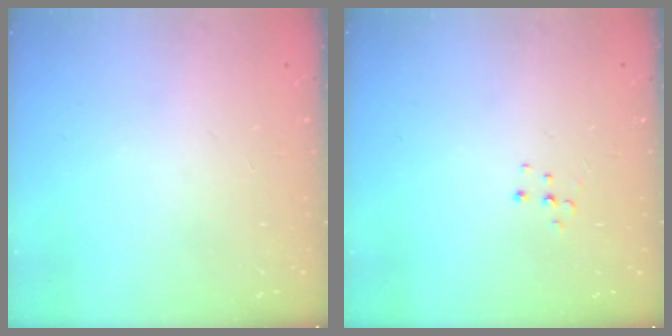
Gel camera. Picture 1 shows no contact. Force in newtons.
{"total": 4.7, "press": 4.7, "slide": 0.4}